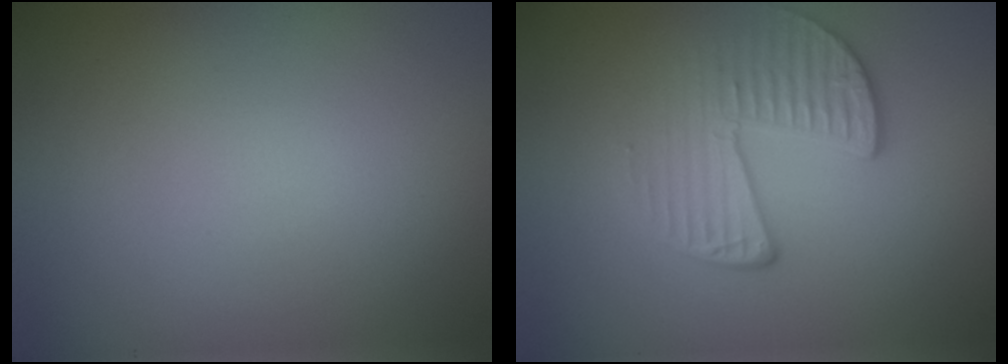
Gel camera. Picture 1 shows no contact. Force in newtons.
{"total": 3.4, "press": 2.8, "slide": 2.0}